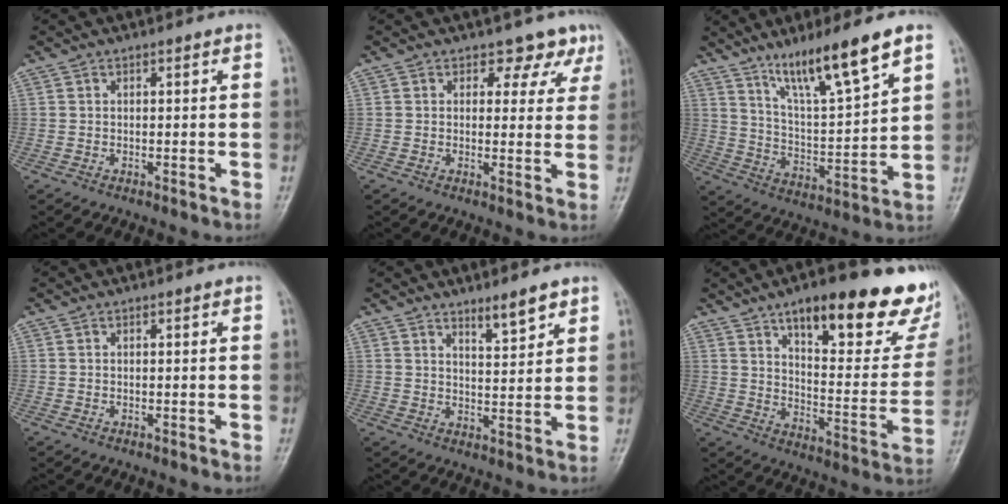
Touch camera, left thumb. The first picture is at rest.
{"total": 4.9, "force": [3.6, 3.2, 1.0], "torque": [0.020, -0.022, 0.027]}
{"total": 14.5, "force": [9.6, 1.8, 10.7], "torque": [-0.182, -0.052, 0.178]}
{"total": 0.0}
{"total": 5.1, "force": [3.9, 1.0, 3.1], "torque": [-0.041, -0.035, 0.062]}
{"total": 27.1, "force": [16.1, 9.0, 19.9], "torque": [-0.224, -0.059, 0.227]}